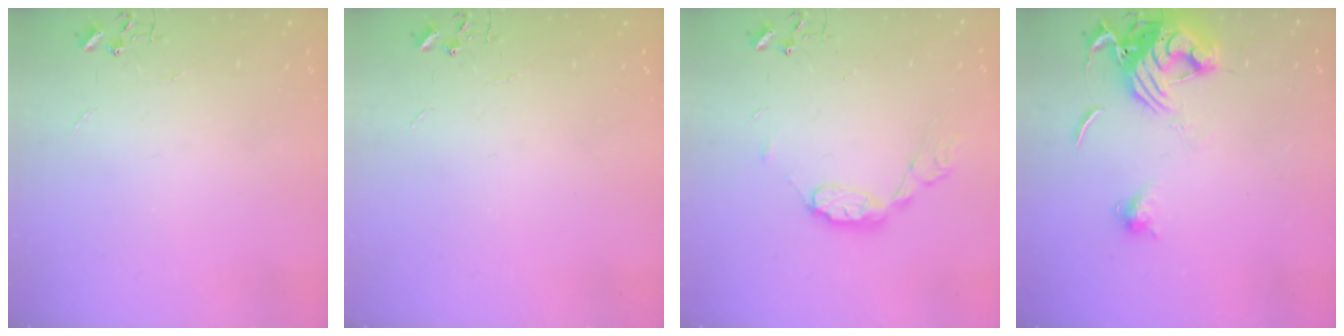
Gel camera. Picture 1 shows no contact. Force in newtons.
{"total": 0.0}
{"total": 8.7, "press": 8.7, "slide": 0.1}
{"total": 13.0, "press": 13.0, "slide": 1.4}